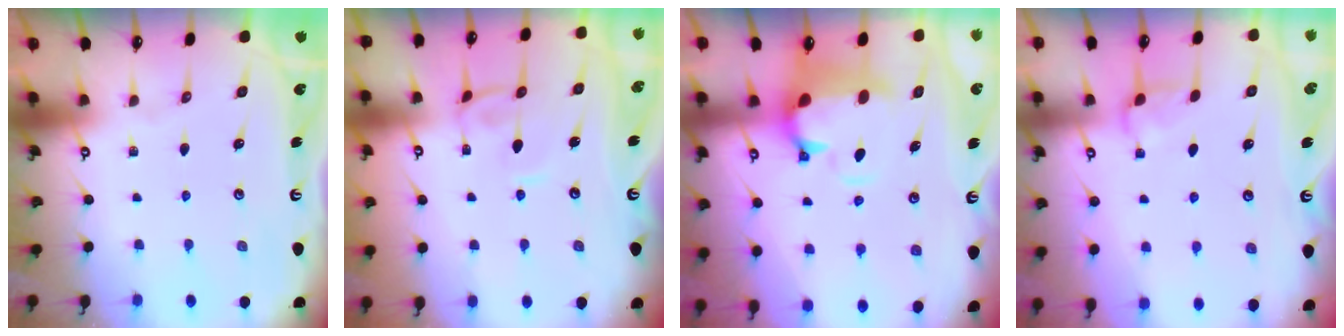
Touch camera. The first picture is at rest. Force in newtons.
{"total": 1.3, "press": 1.2, "slide": 0.5}
{"total": 1.7, "press": 0.9, "slide": 1.4}
{"total": 2.7, "press": 2.6, "slide": 0.6}